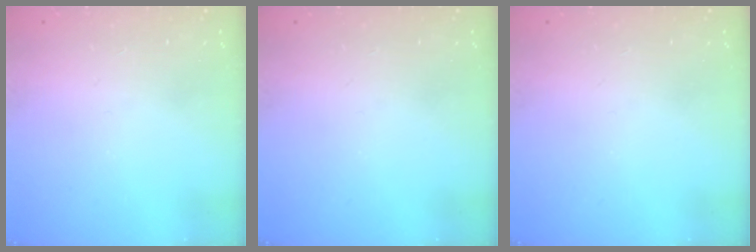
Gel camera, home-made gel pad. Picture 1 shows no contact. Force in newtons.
{"total": 0.0}
{"total": 0.0}